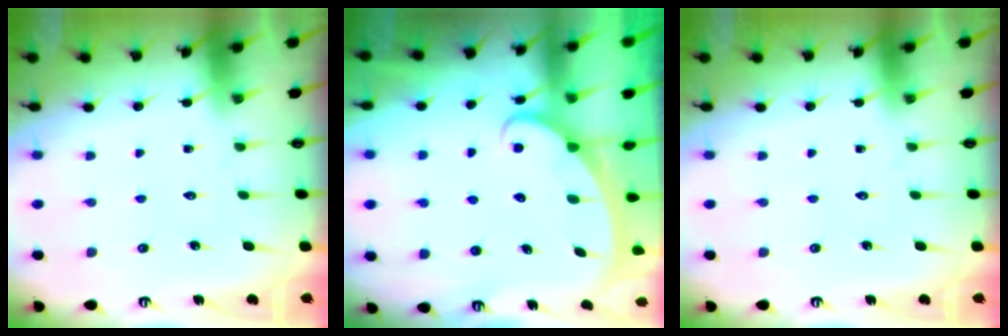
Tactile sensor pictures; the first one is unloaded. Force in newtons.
{"total": 2.4, "press": 2.4, "slide": 0.3}
{"total": 0.0}